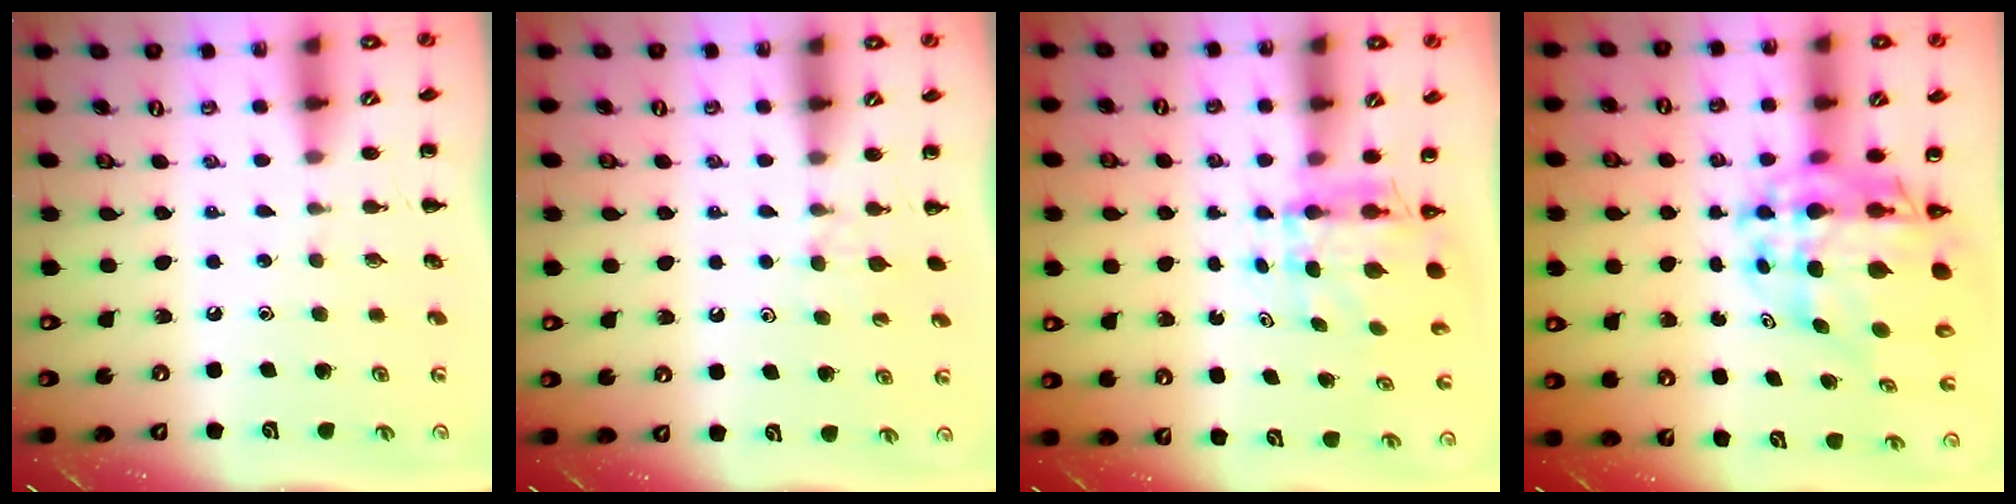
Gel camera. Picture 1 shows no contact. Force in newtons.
{"total": 4.2, "press": 3.9, "slide": 1.4}
{"total": 4.9, "press": 4.8, "slide": 1.1}
{"total": 13.1, "press": 12.4, "slide": 4.1}